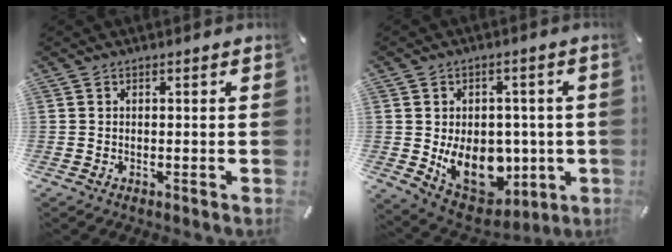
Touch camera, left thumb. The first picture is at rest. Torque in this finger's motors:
{"motor_torque": [2.12, 2.42, 0.41, -0.07, 0.12]}